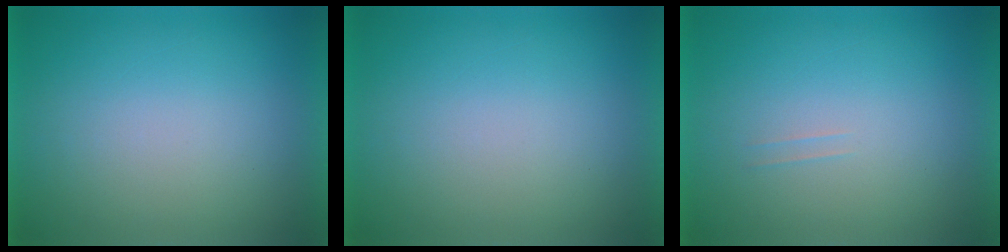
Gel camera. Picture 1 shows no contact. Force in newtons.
{"total": 0.0}
{"total": 1.0}